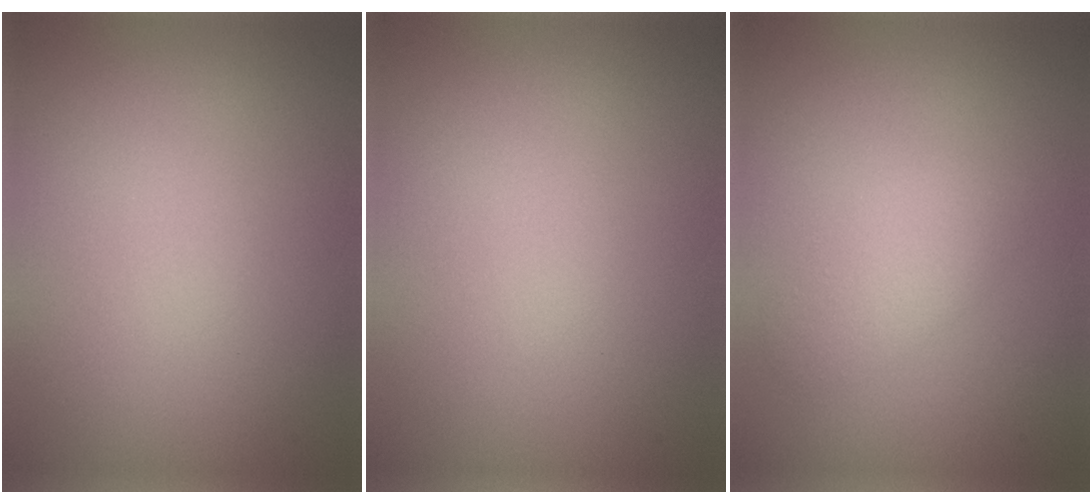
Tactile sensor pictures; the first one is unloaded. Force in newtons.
{"total": 0.0}
{"total": 2.1, "press": 2.1, "slide": 0.1}